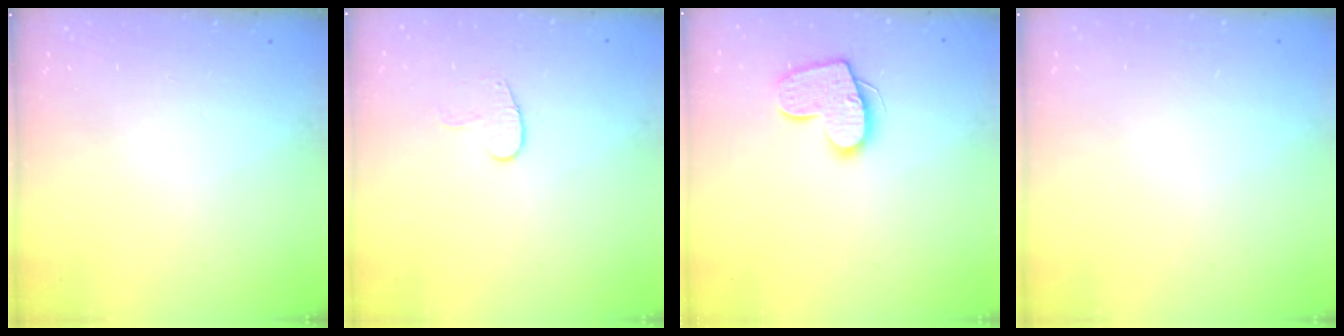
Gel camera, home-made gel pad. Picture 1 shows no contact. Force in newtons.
{"total": 7.7, "press": 7.6, "slide": 0.5}
{"total": 13.9, "press": 13.8, "slide": 1.1}
{"total": 0.6, "press": 0.5, "slide": 0.2}